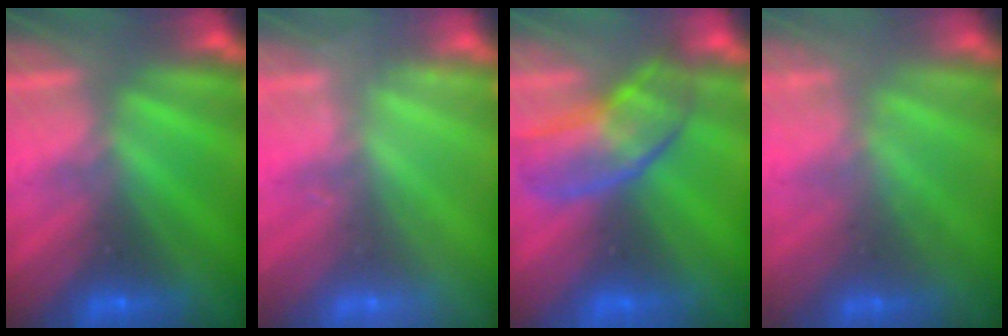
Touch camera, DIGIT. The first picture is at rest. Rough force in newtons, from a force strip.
{"total": 2.3}
{"total": 2.8}
{"total": 1.2}